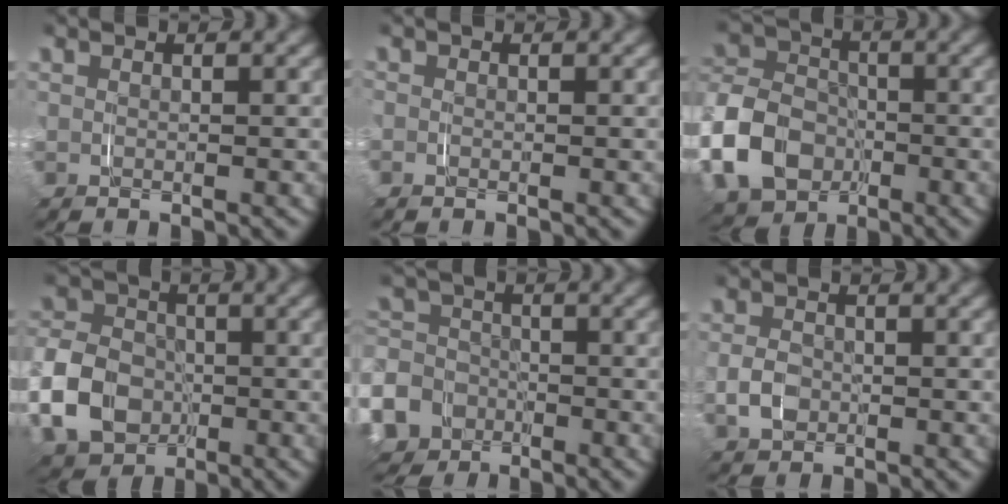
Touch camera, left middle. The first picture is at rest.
{"total": 0.7, "force": [-0.5, -0.2, -0.4], "torque": [0.006, -0.006, -0.010]}
{"total": 8.0, "force": [-3.0, 6.6, 3.4], "torque": [-0.086, -0.025, -0.055]}
{"total": 7.0, "force": [-2.5, 5.7, 3.1], "torque": [-0.073, -0.022, -0.044]}
{"total": 12.4, "force": [-6.3, 10.3, 2.7], "torque": [-0.067, -0.051, -0.114]}
{"total": 2.0, "force": [-0.9, 1.5, 0.9], "torque": [-0.028, -0.007, -0.013]}